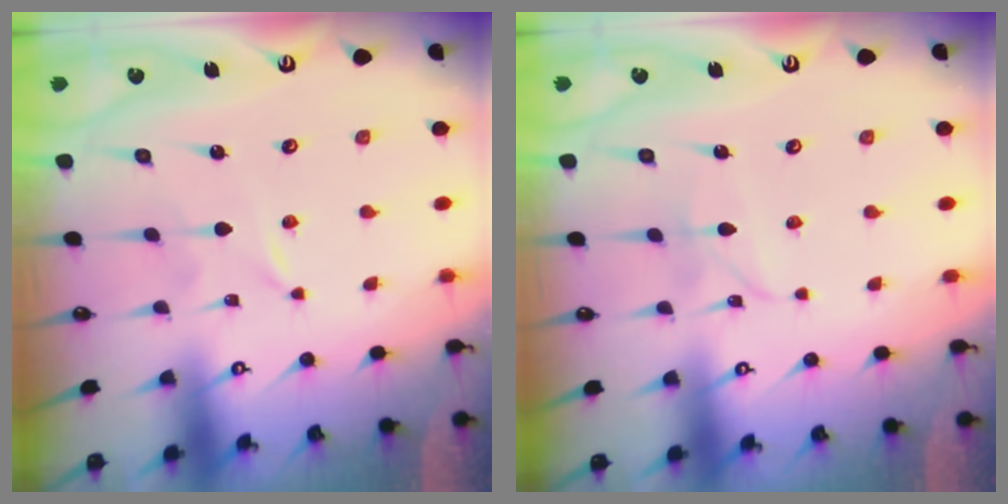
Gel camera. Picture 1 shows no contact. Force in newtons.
{"total": 3.1, "press": 3.1, "slide": 0.1}